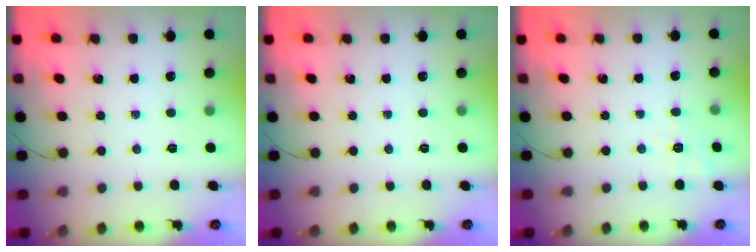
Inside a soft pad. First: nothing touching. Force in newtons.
{"total": 0.0}
{"total": 2.8, "press": 2.1, "slide": 1.9}